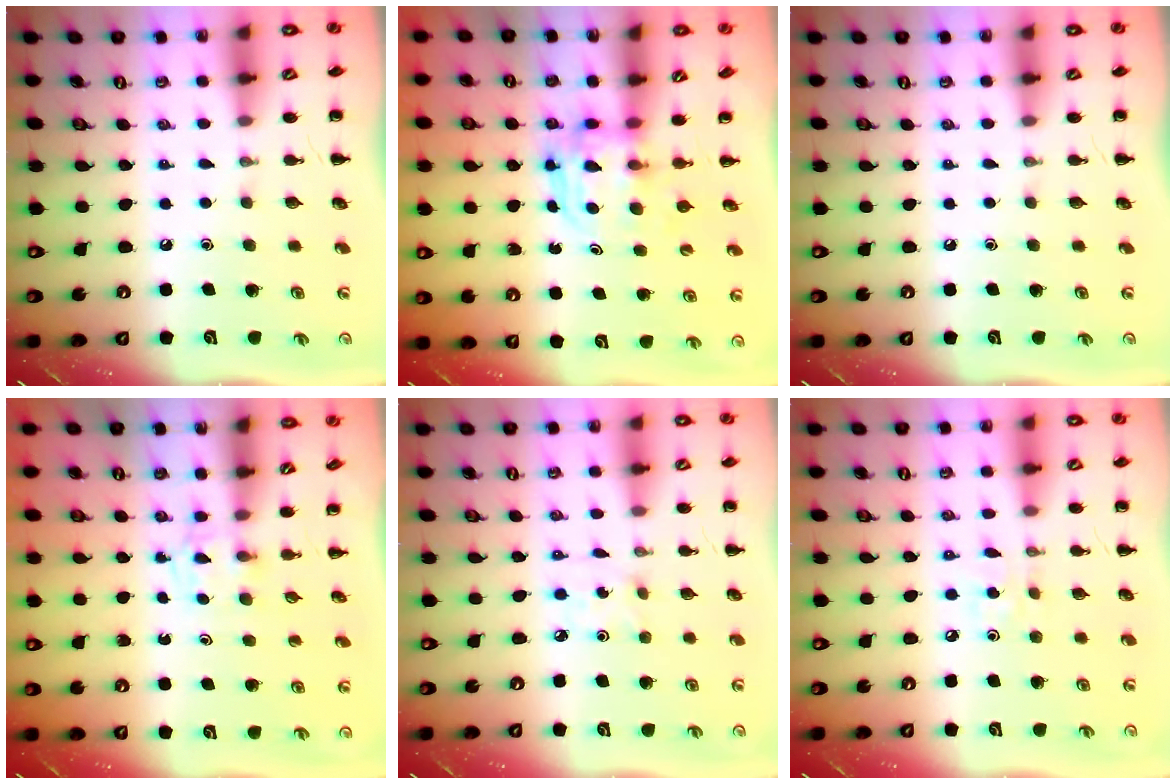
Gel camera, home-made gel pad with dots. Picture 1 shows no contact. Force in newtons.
{"total": 3.6, "press": 3.6, "slide": 0.3}
{"total": 0.0}
{"total": 2.4, "press": 2.1, "slide": 1.1}
{"total": 1.7, "press": 1.6, "slide": 0.6}
{"total": 2.0, "press": 1.9, "slide": 0.6}